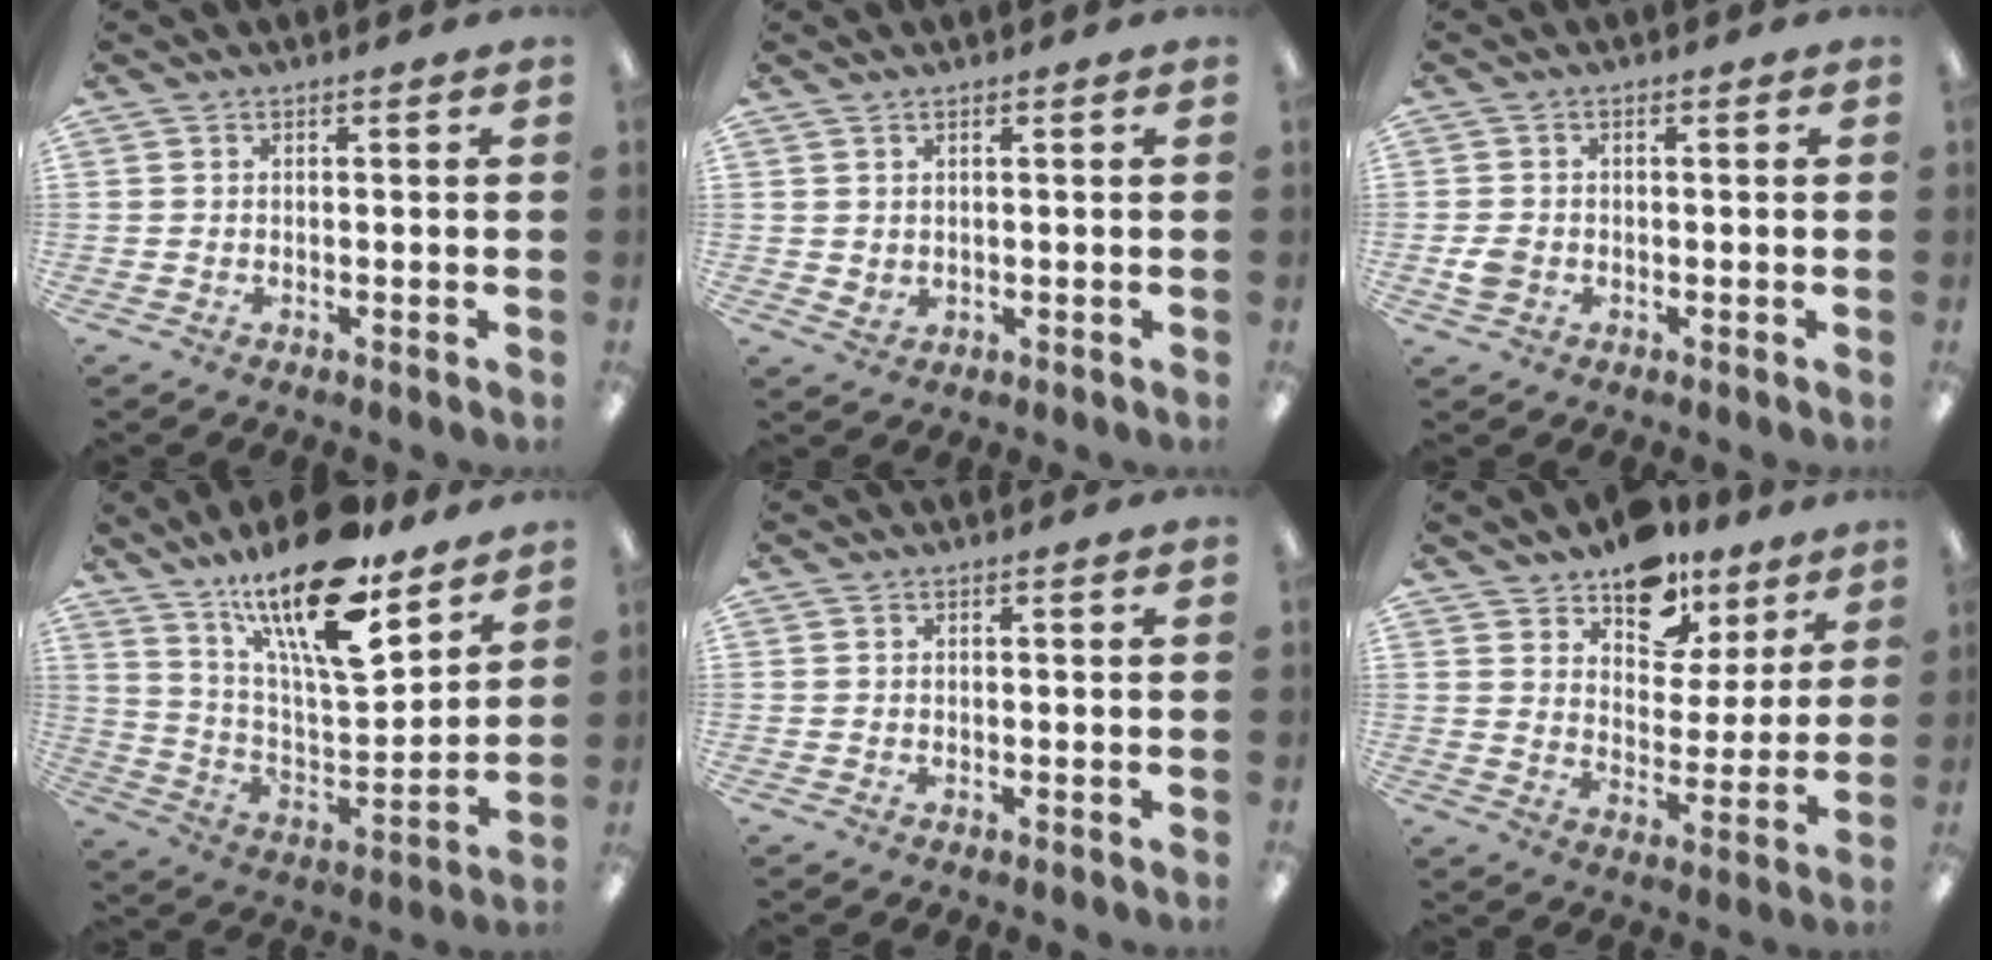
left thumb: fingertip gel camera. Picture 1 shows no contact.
{"total": 1.6, "force": [1.1, 1.1, 0.5], "torque": [-0.004, -0.002, 0.019]}
{"total": 2.9, "force": [-0.7, 2.3, 1.5], "torque": [-0.016, 0.003, -0.014]}
{"total": 21.8, "force": [15.3, 6.6, 14.0], "torque": [-0.243, -0.100, 0.259]}
{"total": 0.0}
{"total": 11.9, "force": [9.5, 6.5, 3.0], "torque": [-0.042, -0.073, 0.177]}